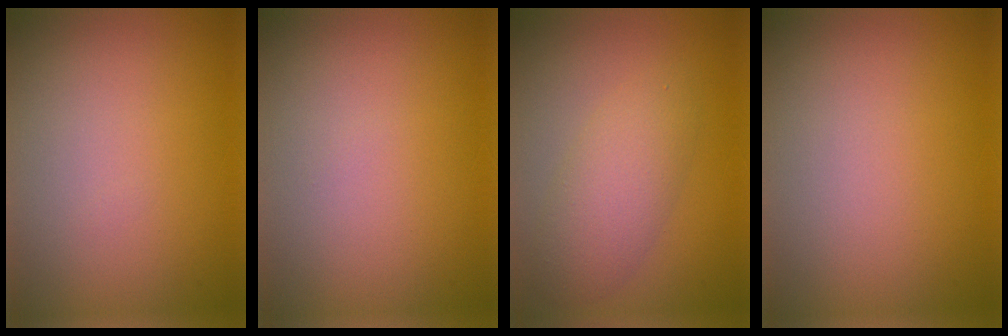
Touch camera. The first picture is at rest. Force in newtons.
{"total": 0.0}
{"total": 3.9, "press": 3.9, "slide": 0.1}
{"total": 0.0}